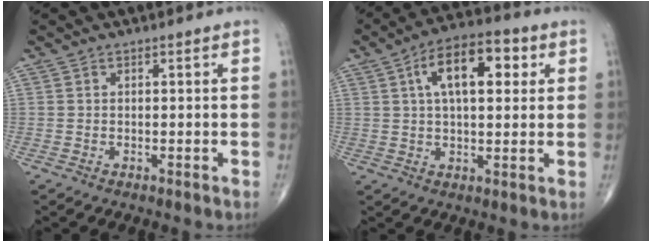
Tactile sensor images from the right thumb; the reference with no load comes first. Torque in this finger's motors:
{"motor_torque": [0.00, 0.49, 0.72, 0.04, 0.28]}